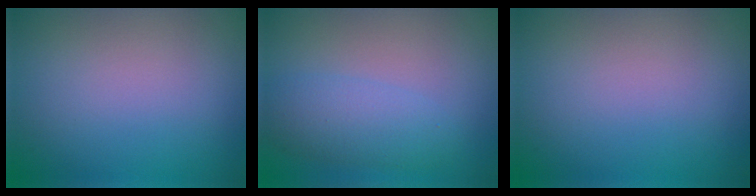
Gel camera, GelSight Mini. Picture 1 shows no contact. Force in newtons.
{"total": 2.2, "press": 2.2, "slide": 0.1}
{"total": 0.0}